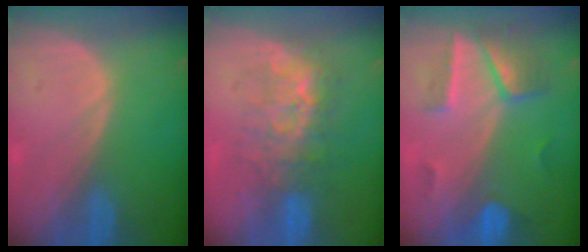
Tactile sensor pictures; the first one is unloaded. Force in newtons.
{"total": 7.9, "press": 7.6, "slide": 2.3}
{"total": 6.6, "press": 6.4, "slide": 1.6}